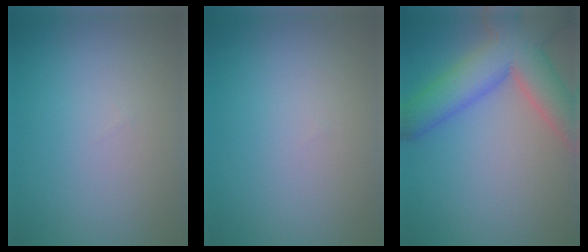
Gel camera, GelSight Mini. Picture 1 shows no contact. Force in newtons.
{"total": 0.0}
{"total": 9.1, "press": 9.0, "slide": 0.6}